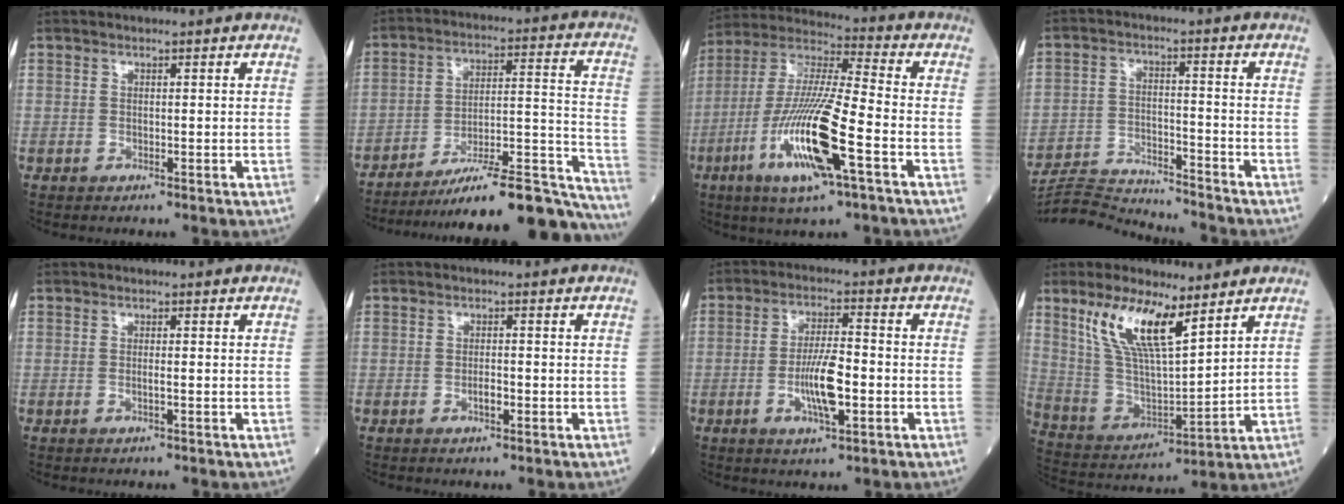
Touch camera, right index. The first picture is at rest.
{"total": 24.7, "force": [-22.3, 1.2, 10.6], "torque": [-0.086, 0.023, -0.321]}
{"total": 17.5, "force": [-6.4, 1.4, 16.2], "torque": [-0.336, -0.020, -0.117]}
{"total": 10.7, "force": [-10.7, -0.8, 0.2], "torque": [-0.007, 0.010, -0.182]}
{"total": 0.7, "force": [-0.2, -0.1, 0.6], "torque": [-0.014, 0.001, -0.002]}
{"total": 1.5, "force": [-0.6, 0.4, 1.3], "torque": [-0.024, 0.002, -0.009]}
{"total": 7.6, "force": [-2.0, 1.5, 7.2], "torque": [-0.137, 0.001, -0.034]}
{"total": 13.4, "force": [8.0, 3.2, 10.2], "torque": [-0.208, 0.007, 0.163]}